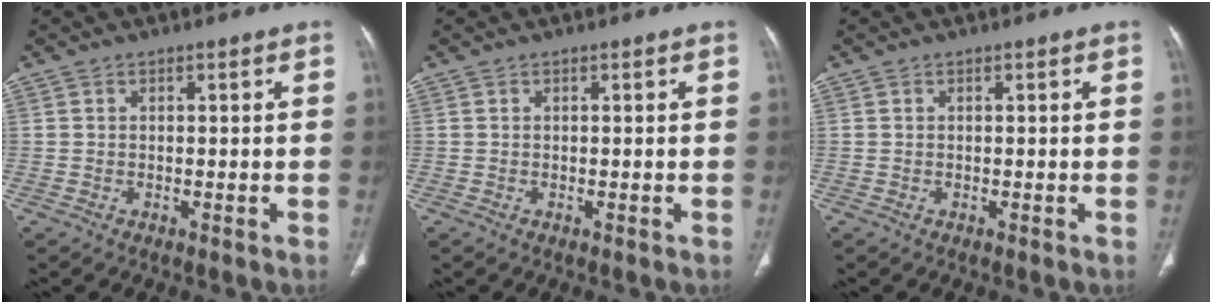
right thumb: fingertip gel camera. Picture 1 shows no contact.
{"total": 0.0}
{"total": 0.0}